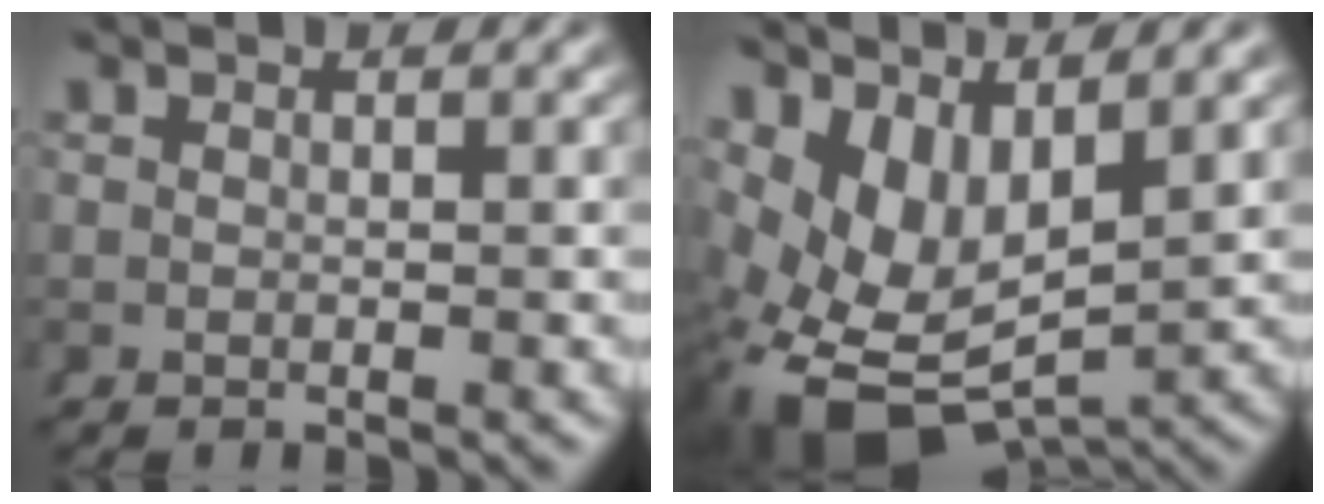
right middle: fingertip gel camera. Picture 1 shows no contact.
{"total": 12.0, "force": [-2.1, 9.1, 7.6], "torque": [-0.187, -0.061, -0.012]}